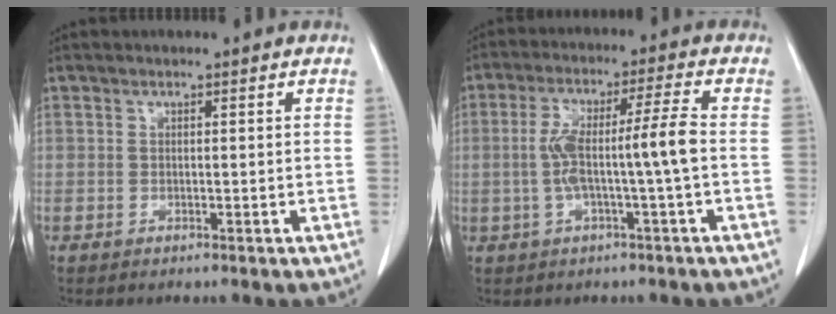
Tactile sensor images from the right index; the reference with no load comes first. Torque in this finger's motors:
{"motor_torque": [1.18, -0.15, 0.61, 0.13]}